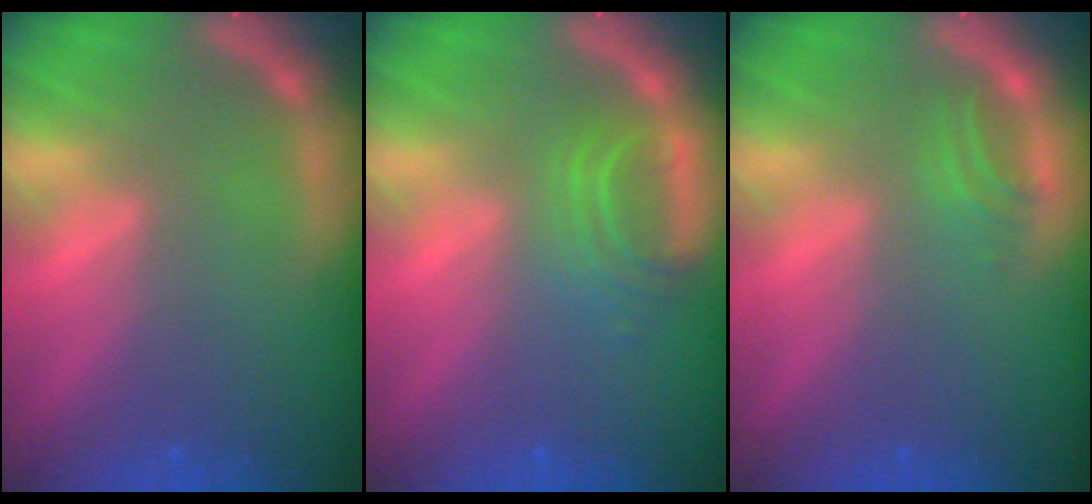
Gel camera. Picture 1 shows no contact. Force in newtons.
{"total": 3.5}
{"total": 1.5}